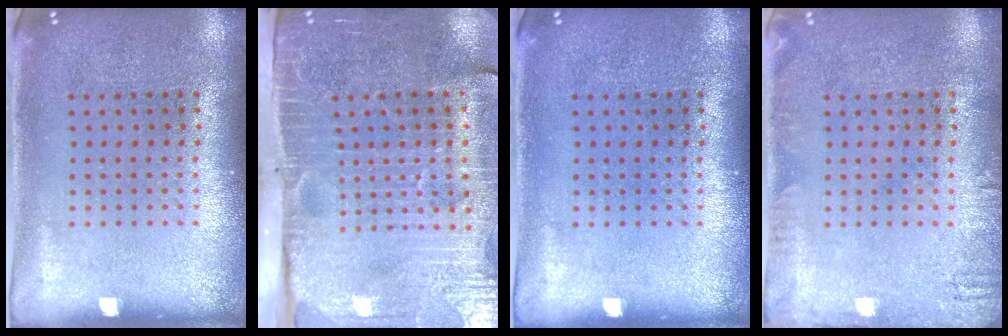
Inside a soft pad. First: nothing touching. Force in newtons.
{"total": 4.3, "press": 3.8, "slide": 1.8}
{"total": 0.0}
{"total": 1.5, "press": 1.5, "slide": 0.2}